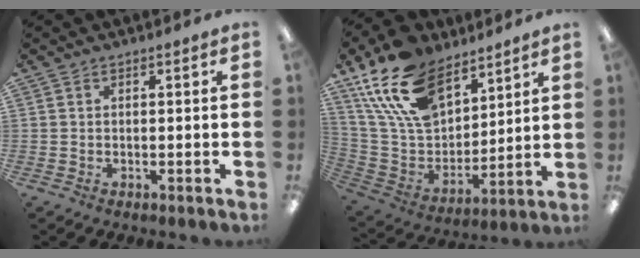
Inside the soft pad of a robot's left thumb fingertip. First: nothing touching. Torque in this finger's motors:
{"motor_torque": [1.19, 1.19, 1.38, -1.38, 0.39]}